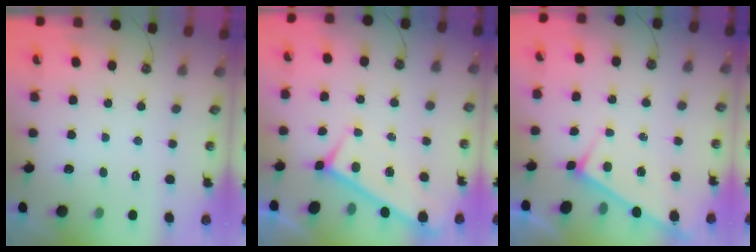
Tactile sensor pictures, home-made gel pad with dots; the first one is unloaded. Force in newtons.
{"total": 0.0}
{"total": 3.0, "press": 3.0, "slide": 0.2}